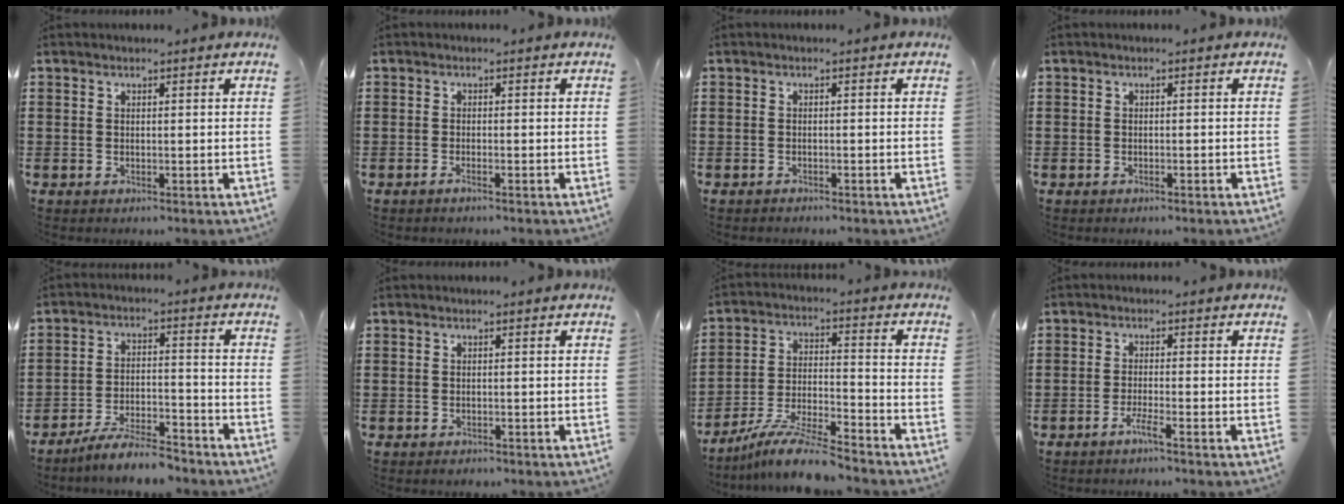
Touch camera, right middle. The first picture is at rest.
{"total": 0.9, "force": [-0.7, 0.0, 0.6], "torque": [-0.010, -0.003, -0.012]}
{"total": 0.8, "force": [-0.8, 0.1, 0.0], "torque": [-0.003, 0.001, -0.016]}
{"total": 0.6, "force": [-0.5, 0.1, 0.3], "torque": [-0.008, -0.002, -0.010]}
{"total": 6.6, "force": [-6.1, 0.4, 2.6], "torque": [-0.051, 0.000, -0.117]}
{"total": 0.6, "force": [-0.6, 0.2, 0.1], "torque": [-0.004, -0.001, -0.013]}
{"total": 9.7, "force": [-8.7, 0.6, 4.3], "torque": [-0.079, 0.013, -0.169]}
{"total": 2.7, "force": [-1.9, -0.1, 1.8], "torque": [-0.038, 0.000, -0.039]}